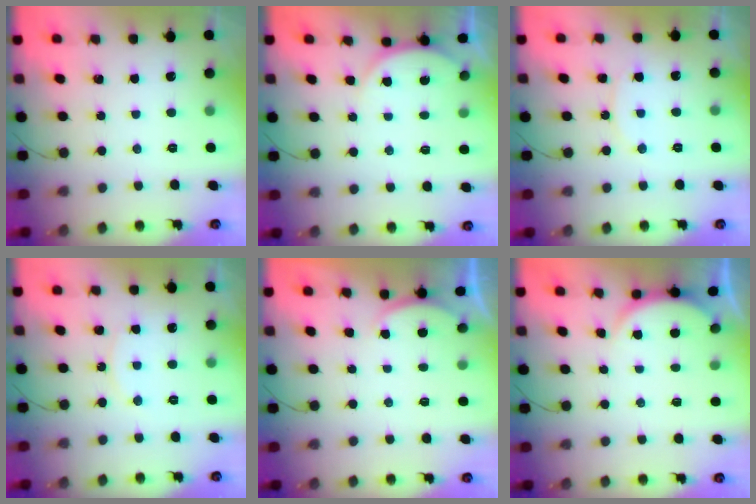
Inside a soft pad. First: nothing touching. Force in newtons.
{"total": 4.0, "press": 4.0, "slide": 0.5}
{"total": 7.4, "press": 7.2, "slide": 1.7}
{"total": 6.4, "press": 6.4, "slide": 0.6}
{"total": 2.0, "press": 1.9, "slide": 0.6}
{"total": 2.9, "press": 2.8, "slide": 0.6}